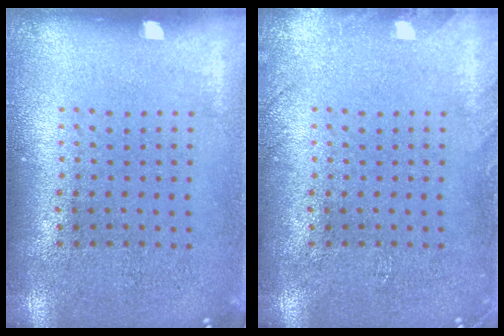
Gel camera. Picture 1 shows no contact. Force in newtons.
{"total": 1.1, "press": 1.1, "slide": 0.1}